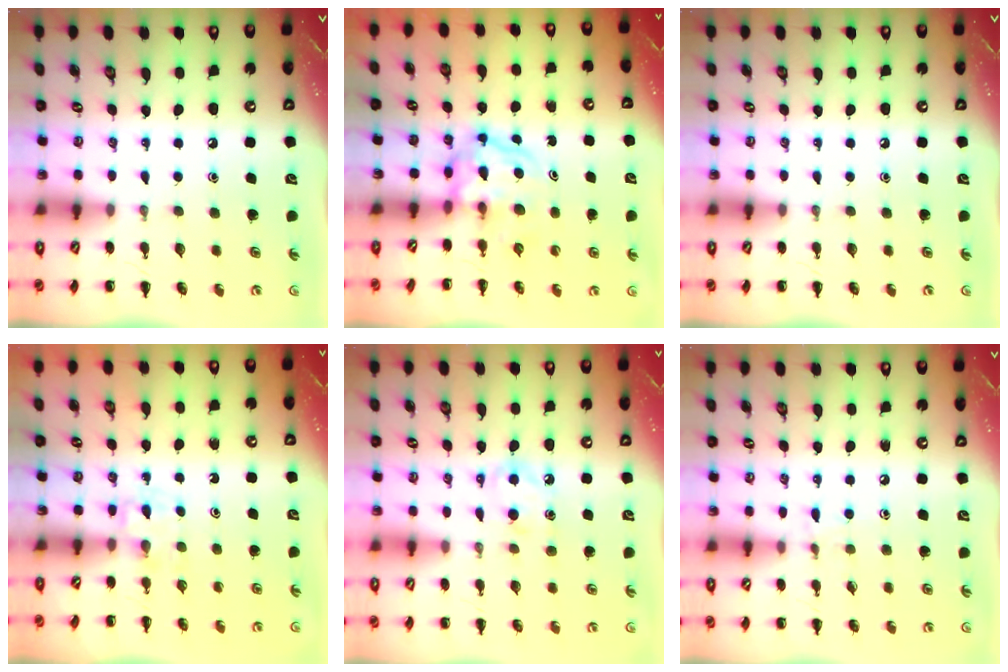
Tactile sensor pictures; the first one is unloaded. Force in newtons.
{"total": 3.8, "press": 3.7, "slide": 0.4}
{"total": 0.0}
{"total": 3.4, "press": 3.2, "slide": 1.3}
{"total": 5.1, "press": 4.8, "slide": 1.6}
{"total": 5.8, "press": 5.5, "slide": 1.9}